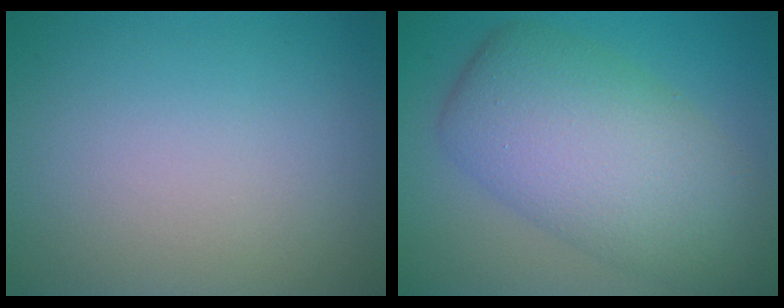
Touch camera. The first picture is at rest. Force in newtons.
{"total": 9.2, "press": 9.2, "slide": 0.4}